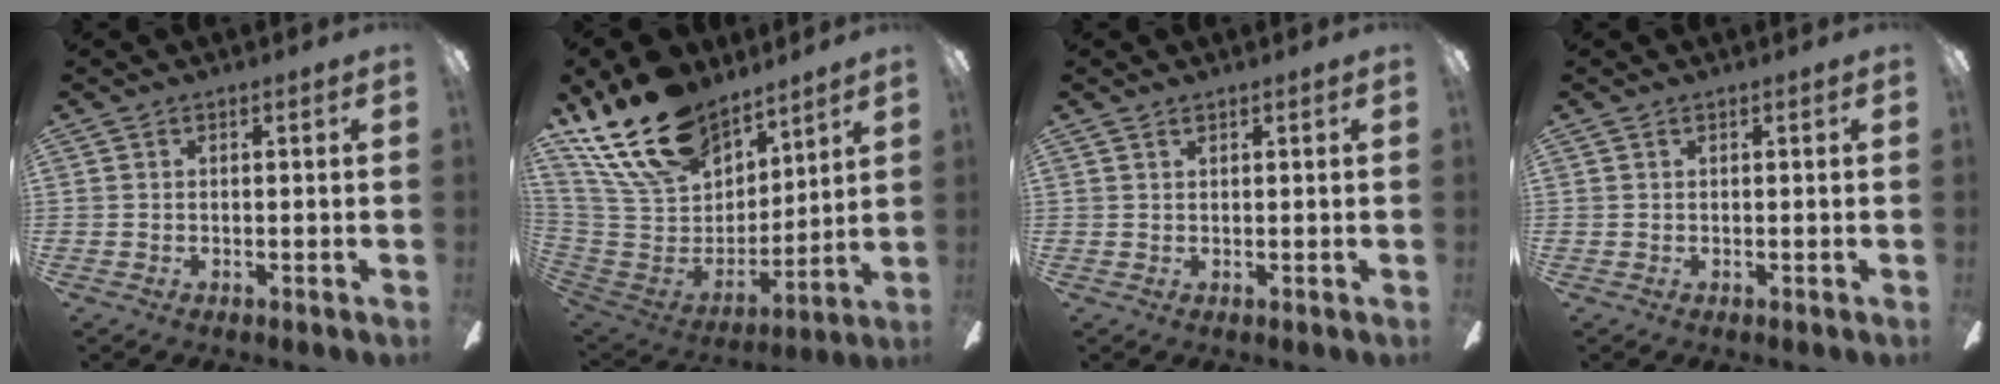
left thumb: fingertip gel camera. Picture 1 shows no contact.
{"total": 22.1, "force": [15.8, 11.7, 10.0], "torque": [-0.211, -0.087, 0.294]}
{"total": 0.6, "force": [0.5, 0.2, 0.2], "torque": [-0.005, 0.001, 0.010]}
{"total": 0.0}